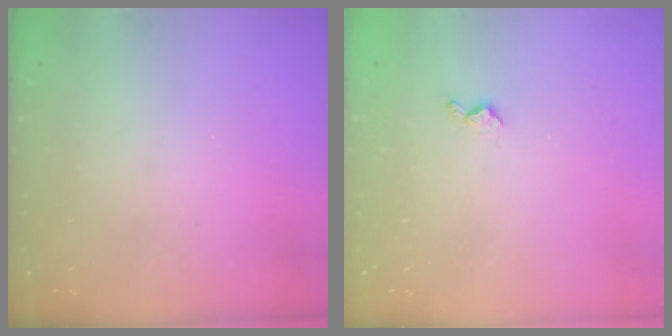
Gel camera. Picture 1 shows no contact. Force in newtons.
{"total": 3.5, "press": 3.5, "slide": 0.6}